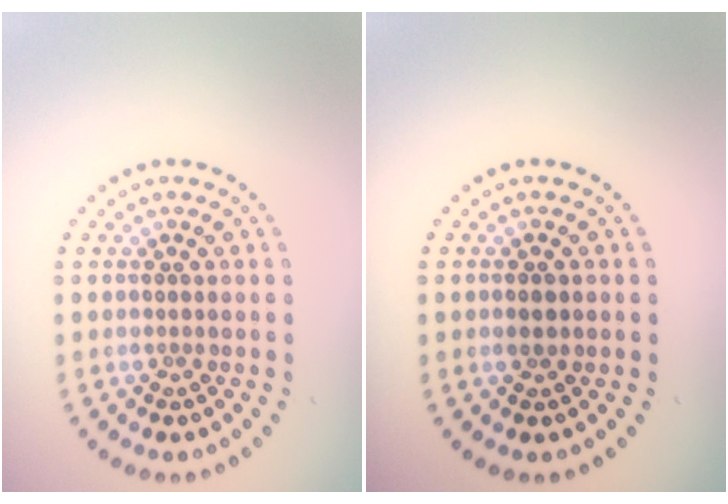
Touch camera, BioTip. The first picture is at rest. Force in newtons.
{"total": 1.0, "press": 1.0, "slide": 0.0}